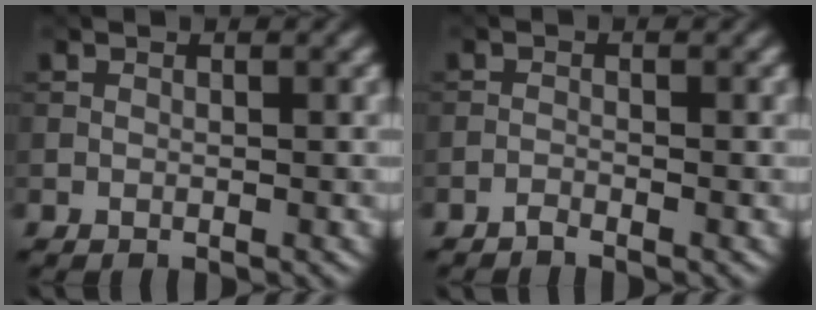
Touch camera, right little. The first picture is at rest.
{"total": 0.8, "force": [-0.8, 0.0, 0.3], "torque": [-0.004, 0.003, -0.020]}